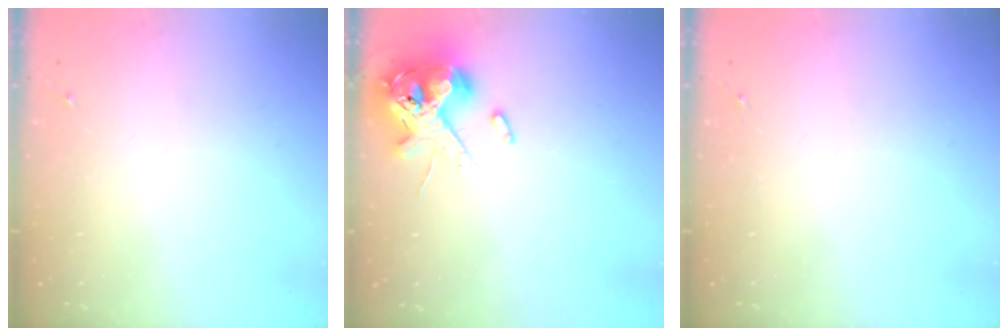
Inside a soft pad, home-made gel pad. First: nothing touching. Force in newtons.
{"total": 13.2, "press": 13.0, "slide": 2.3}
{"total": 0.0}